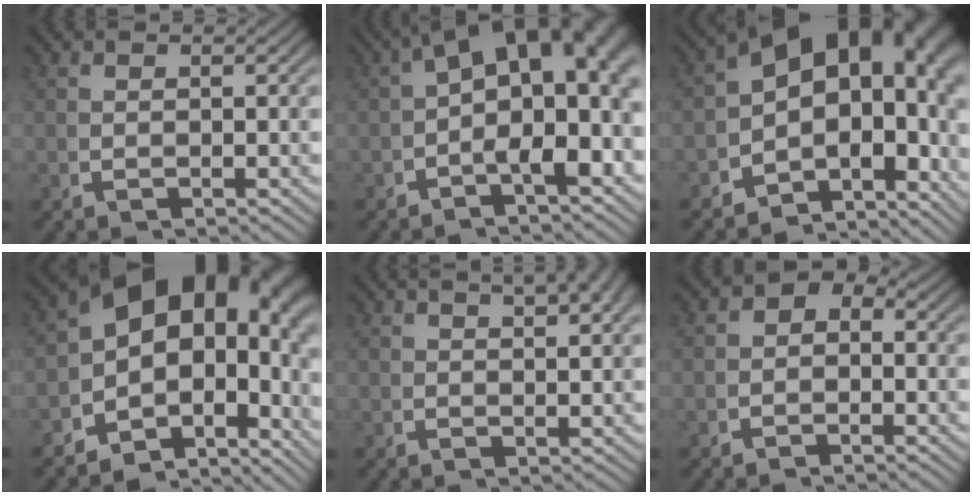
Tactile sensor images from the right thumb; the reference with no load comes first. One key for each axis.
{"total": 11.7, "fx": 1.1, "fy": 6.2, "fz": 9.8, "tx": -0.127, "ty": -0.010, "tz": 0.017}
{"total": 15.7, "fx": -0.3, "fy": 10.2, "fz": 11.9, "tx": -0.183, "ty": -0.031, "tz": -0.006}
{"total": 16.2, "fx": 0.2, "fy": 10.9, "fz": 12.0, "tx": -0.212, "ty": -0.032, "tz": 0.003}
{"total": 4.8, "fx": 2.7, "fy": 1.6, "fz": 3.5, "tx": -0.030, "ty": 0.016, "tz": 0.040}
{"total": 1.8, "fx": -0.3, "fy": 1.3, "fz": 1.2, "tx": -0.019, "ty": -0.006, "tz": -0.002}